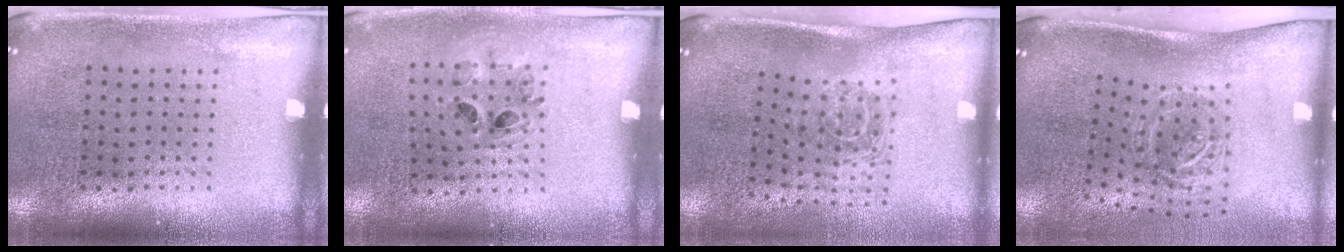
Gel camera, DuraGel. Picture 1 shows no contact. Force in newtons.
{"total": 0.9, "press": 0.9, "slide": 0.3}
{"total": 1.7, "press": 1.2, "slide": 1.2}
{"total": 2.0, "press": 1.3, "slide": 1.6}